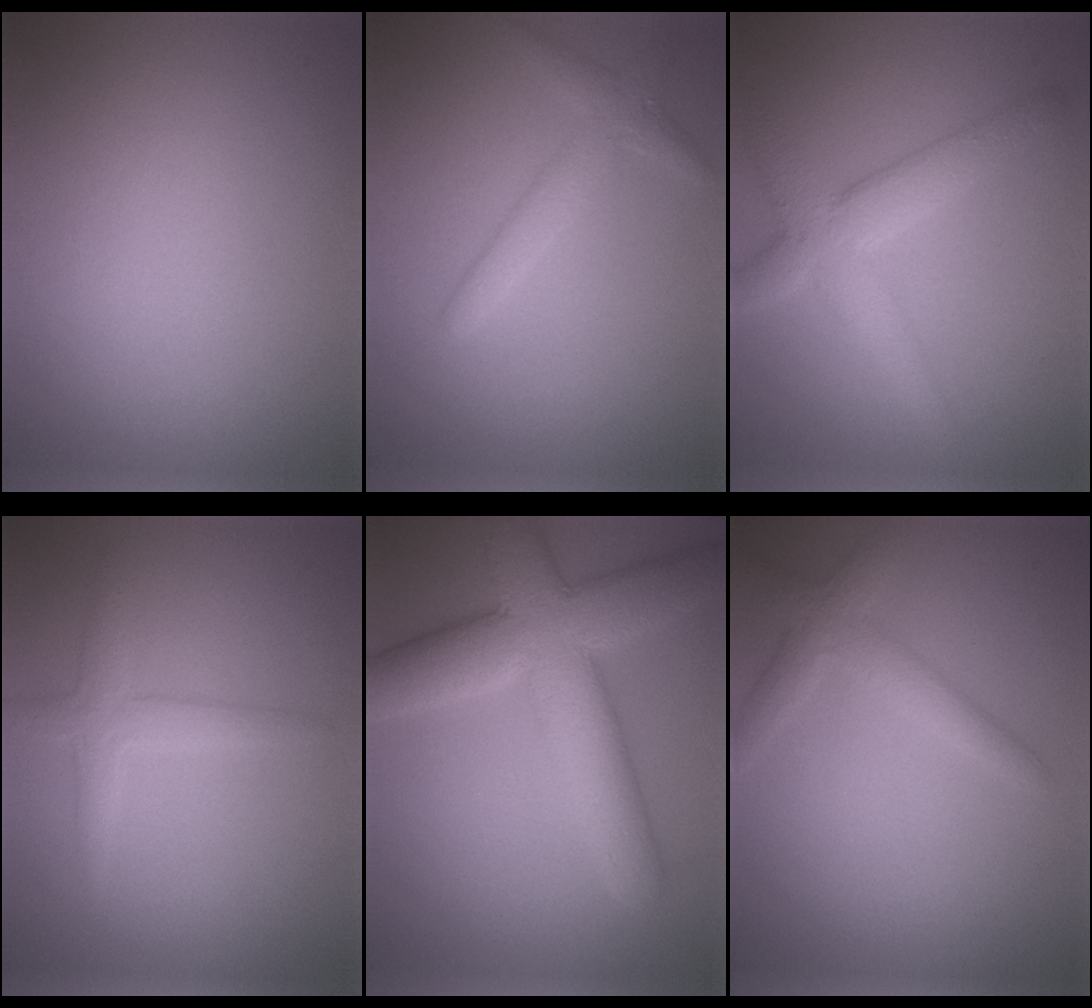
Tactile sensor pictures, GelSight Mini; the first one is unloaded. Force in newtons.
{"total": 2.3, "press": 2.3, "slide": 0.1}
{"total": 4.9, "press": 4.9, "slide": 0.3}
{"total": 2.5, "press": 2.4, "slide": 0.3}
{"total": 8.9, "press": 8.9, "slide": 0.3}
{"total": 2.8, "press": 2.8, "slide": 0.1}